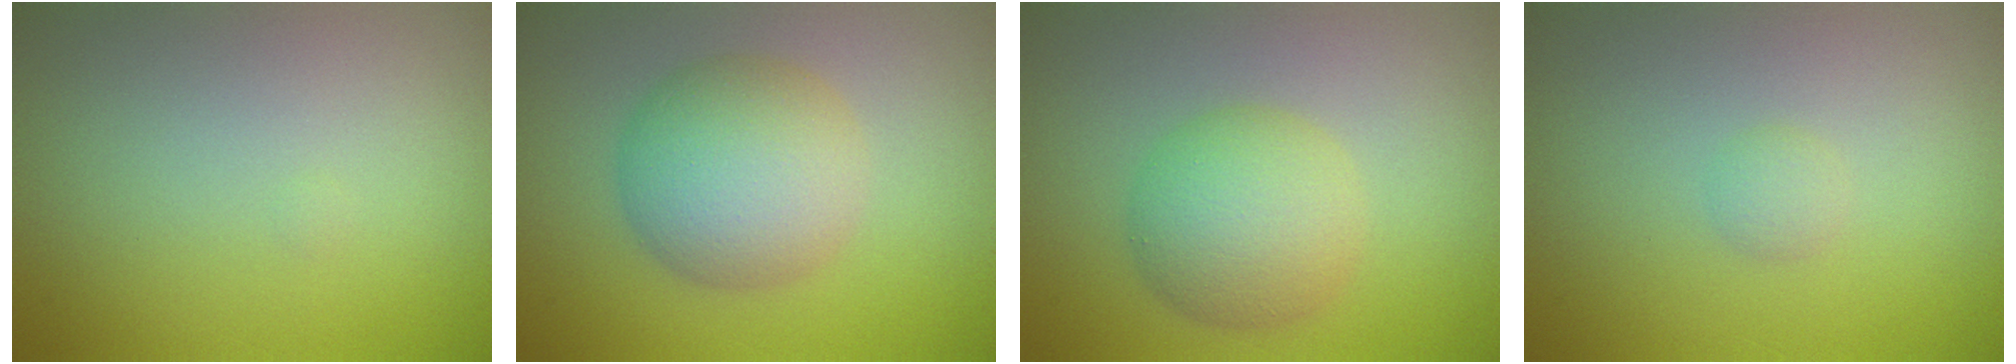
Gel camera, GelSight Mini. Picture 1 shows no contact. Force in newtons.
{"total": 6.3, "press": 6.3, "slide": 0.1}
{"total": 5.1, "press": 5.1, "slide": 0.1}
{"total": 0.8, "press": 0.8, "slide": 0.1}